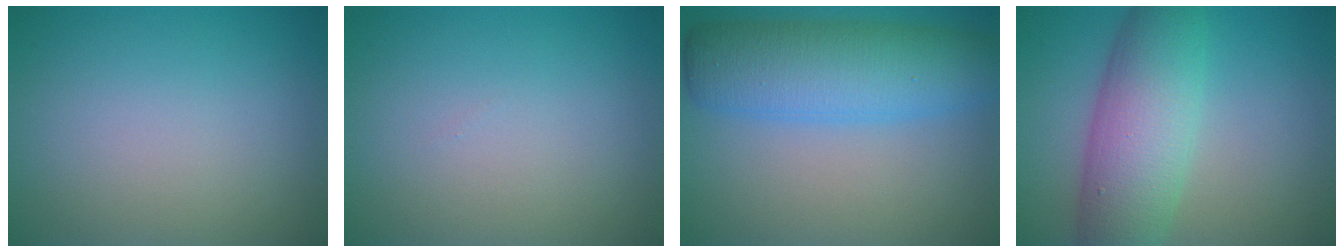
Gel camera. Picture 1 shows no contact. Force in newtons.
{"total": 0.0}
{"total": 8.1, "press": 8.1, "slide": 0.2}
{"total": 8.0, "press": 8.0, "slide": 0.1}